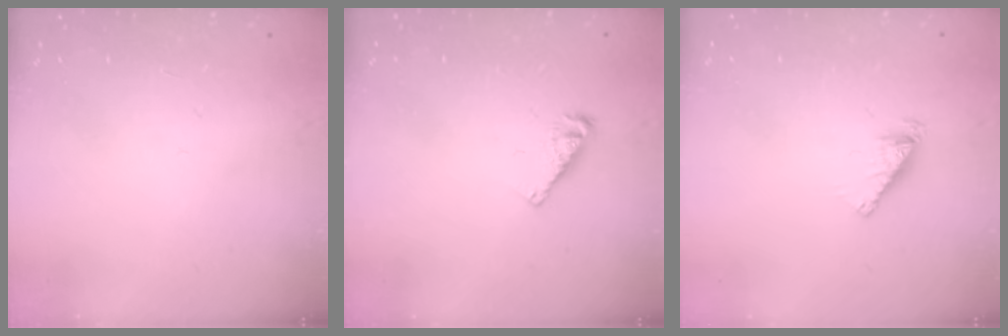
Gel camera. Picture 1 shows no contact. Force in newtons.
{"total": 5.4, "press": 5.4, "slide": 0.5}
{"total": 2.9, "press": 2.9, "slide": 0.2}